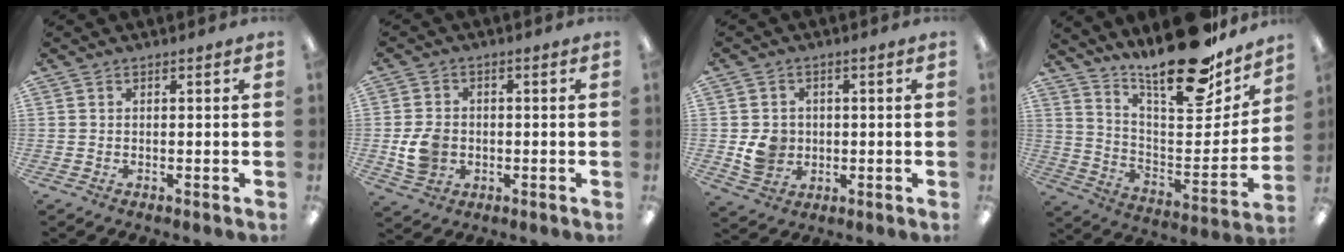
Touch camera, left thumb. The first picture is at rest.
{"total": 6.7, "force": [-1.2, 5.5, 3.6], "torque": [-0.059, 0.006, -0.020]}
{"total": 6.3, "force": [-0.2, 5.8, 2.6], "torque": [-0.035, 0.006, -0.002]}
{"total": 23.8, "force": [18.6, 7.1, 13.0], "torque": [-0.188, -0.130, 0.311]}